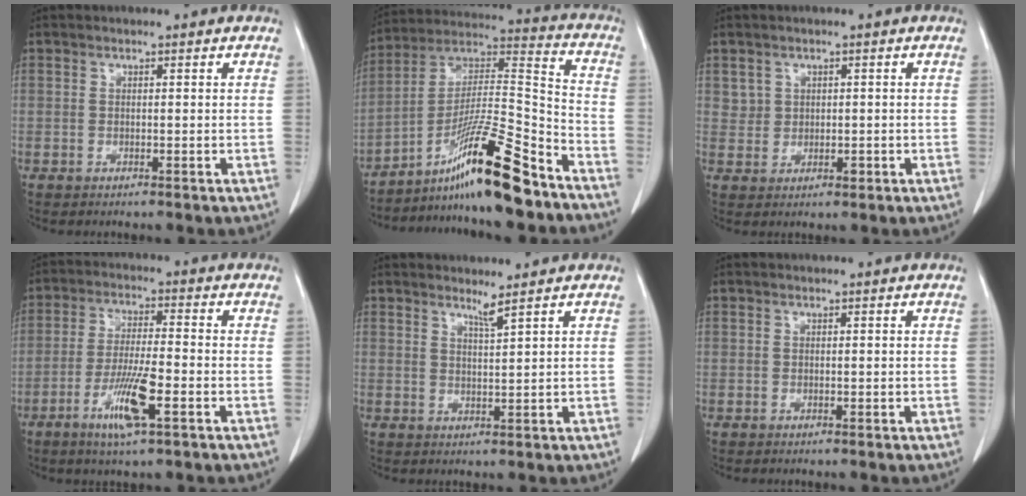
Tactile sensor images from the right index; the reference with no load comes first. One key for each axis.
{"total": 17.2, "fx": -12.0, "fy": 0.2, "fz": 12.4, "tx": -0.230, "ty": 0.005, "tz": -0.204}
{"total": 2.5, "fx": 0.8, "fy": 2.3, "fz": 0.4, "tx": 0.000, "ty": 0.001, "tz": 0.018}
{"total": 8.6, "fx": -3.8, "fy": 0.7, "fz": 7.6, "tx": -0.148, "ty": -0.011, "tz": -0.069}
{"total": 1.9, "fx": 1.5, "fy": -0.8, "fz": 0.7, "tx": -0.019, "ty": -0.015, "tz": 0.031}
{"total": 0.0}